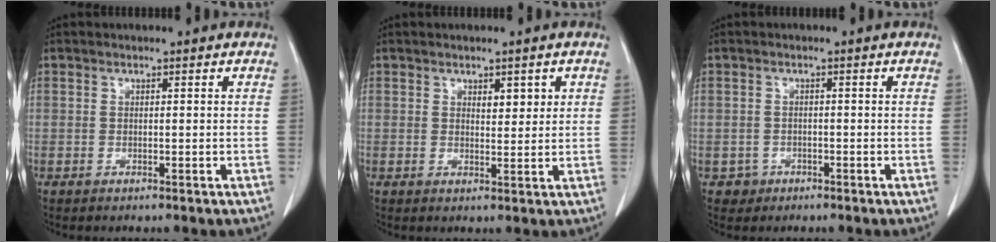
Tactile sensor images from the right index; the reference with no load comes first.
{"total": 2.5, "force": [1.2, 1.2, 1.9], "torque": [-0.026, -0.002, 0.020]}
{"total": 2.2, "force": [-1.1, 1.9, -0.2], "torque": [0.007, 0.011, -0.018]}